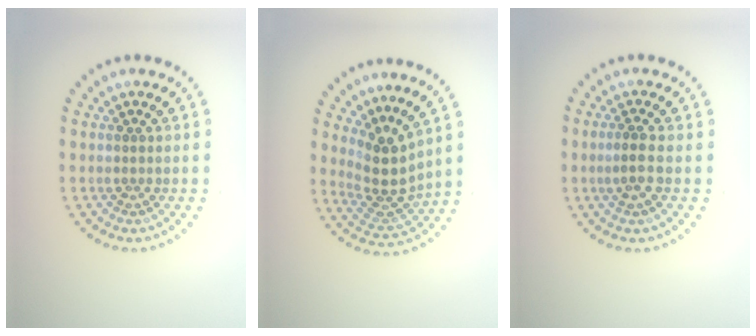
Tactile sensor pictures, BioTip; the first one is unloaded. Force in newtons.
{"total": 3.7, "press": 2.6, "slide": 2.5}
{"total": 1.8, "press": 1.6, "slide": 0.8}